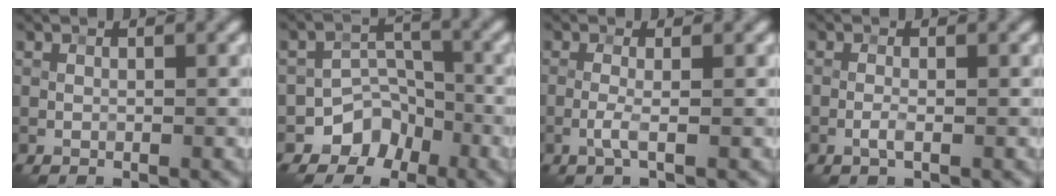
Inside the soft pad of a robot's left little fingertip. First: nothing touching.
{"total": 4.7, "force": [-2.9, 3.5, 1.1], "torque": [0.000, 0.011, -0.048]}
{"total": 1.6, "force": [-0.5, 0.2, 1.5], "torque": [-0.033, 0.002, -0.016]}
{"total": 1.1, "force": [-0.4, 0.2, 0.9], "torque": [-0.021, 0.000, -0.011]}